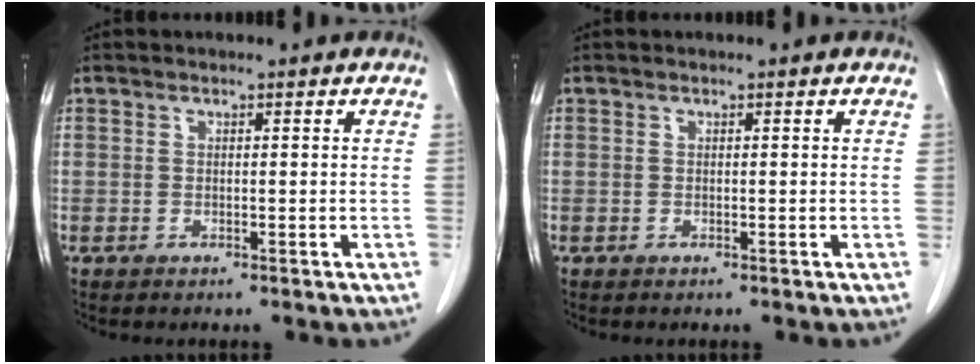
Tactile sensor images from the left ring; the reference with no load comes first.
{"total": 0.0}